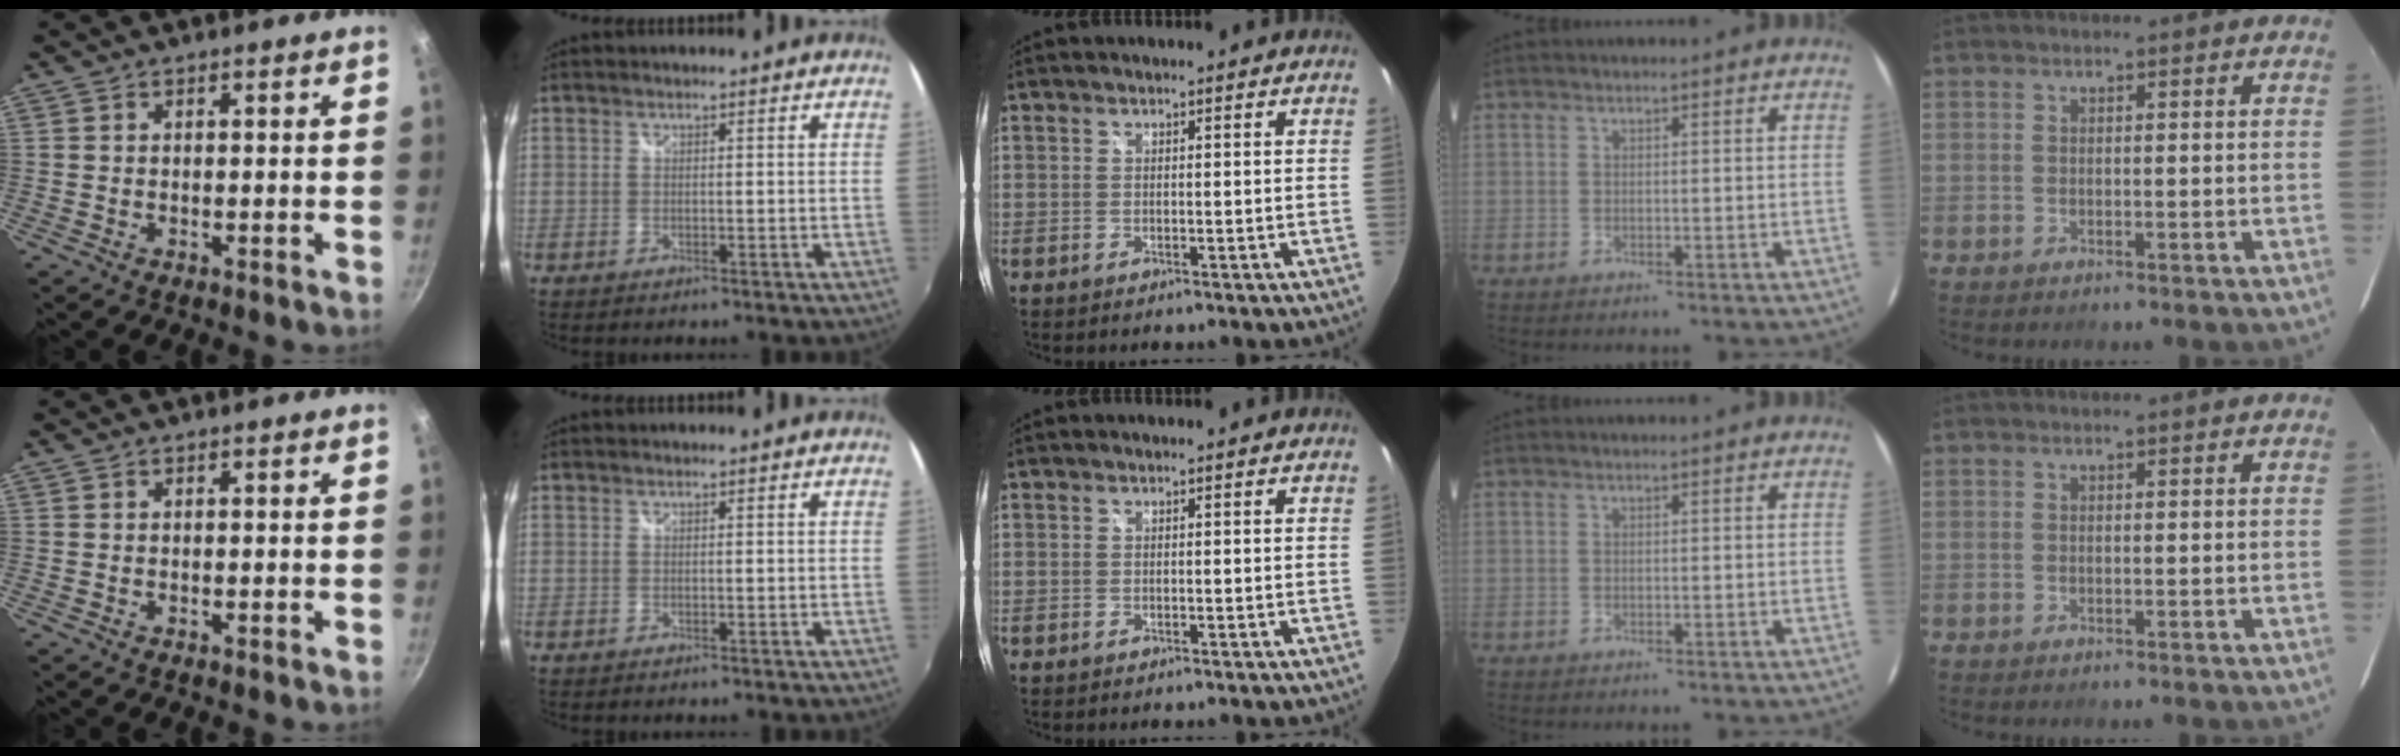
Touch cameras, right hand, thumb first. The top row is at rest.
{}